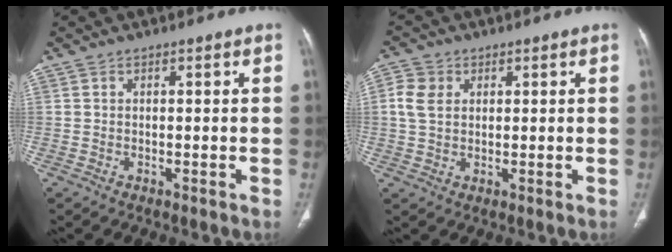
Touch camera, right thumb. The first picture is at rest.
{"total": 5.2, "force": [1.2, 4.1, 3.0], "torque": [-0.059, 0.006, 0.022]}